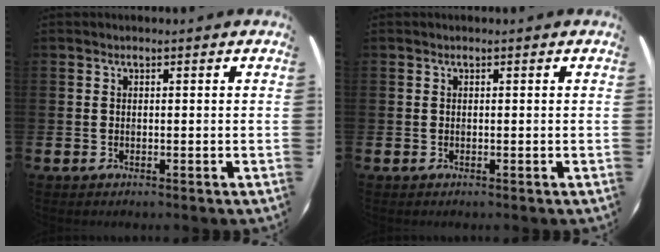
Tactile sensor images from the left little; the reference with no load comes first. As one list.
[{"total": 0.0}]